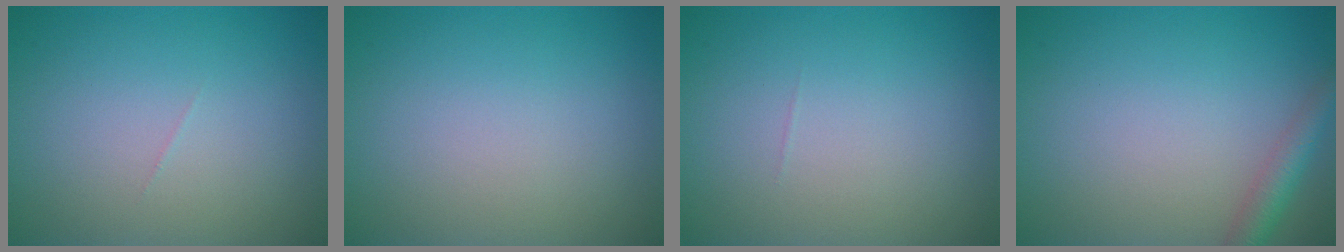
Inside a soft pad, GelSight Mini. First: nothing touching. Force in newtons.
{"total": 0.0}
{"total": 0.0}
{"total": 2.6, "press": 2.6, "slide": 0.1}